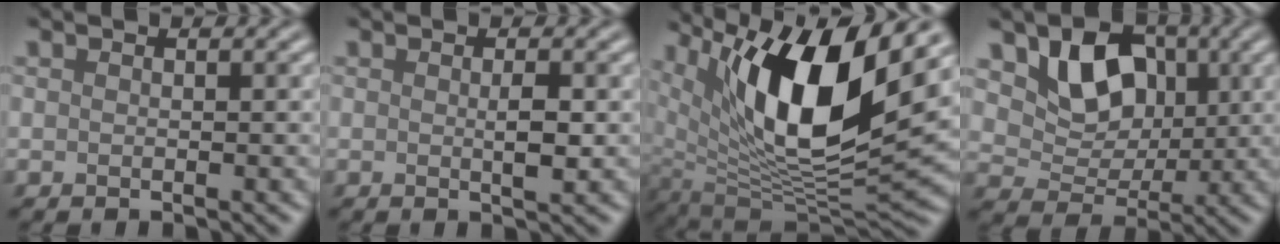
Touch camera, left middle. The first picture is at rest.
{"total": 1.7, "force": [0.1, 0.3, 1.7], "torque": [-0.030, -0.001, -0.002]}
{"total": 13.7, "force": [6.1, 4.5, 11.4], "torque": [-0.192, -0.001, 0.106]}
{"total": 5.7, "force": [2.0, 4.3, 3.2], "torque": [-0.060, -0.007, 0.027]}